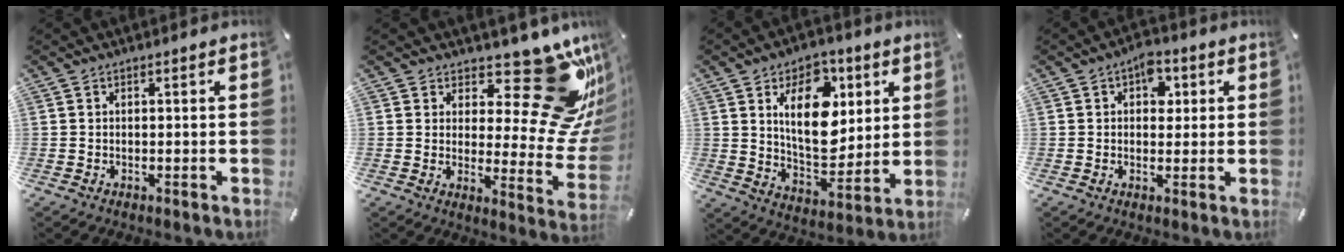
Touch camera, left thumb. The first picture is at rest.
{"total": 21.0, "force": [11.8, 8.6, 15.1], "torque": [-0.172, -0.096, 0.194]}
{"total": 16.7, "force": [5.8, 10.4, 11.6], "torque": [-0.181, -0.015, 0.098]}
{"total": 5.7, "force": [1.7, 3.9, 3.7], "torque": [-0.036, -0.002, 0.022]}